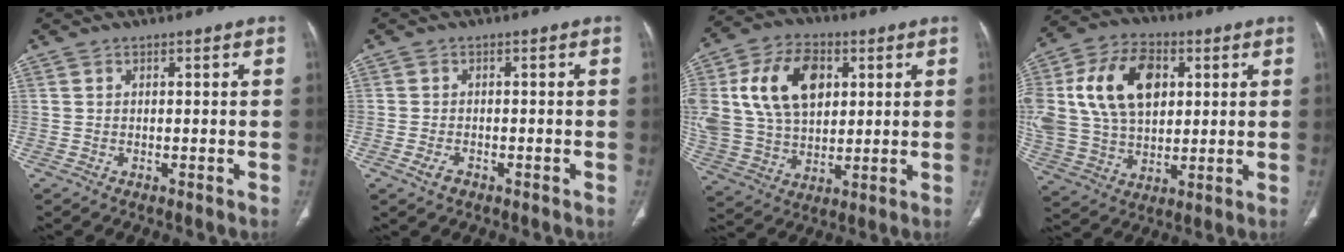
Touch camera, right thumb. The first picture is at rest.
{"total": 2.3, "force": [-1.3, 1.4, 1.3], "torque": [-0.025, 0.006, -0.020]}
{"total": 19.5, "force": [5.4, 13.2, 13.3], "torque": [-0.241, 0.000, 0.101]}
{"total": 21.4, "force": [5.2, 14.6, 14.8], "torque": [-0.281, 0.008, 0.096]}